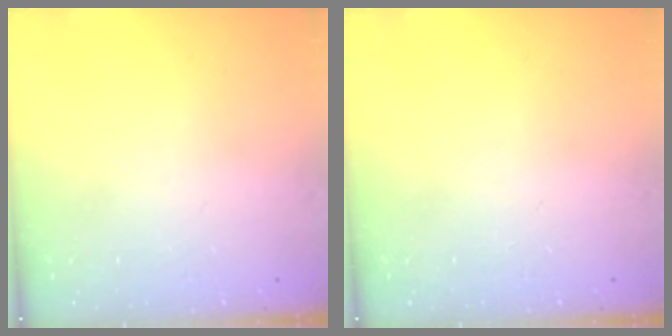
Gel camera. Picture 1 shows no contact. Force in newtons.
{"total": 0.0}